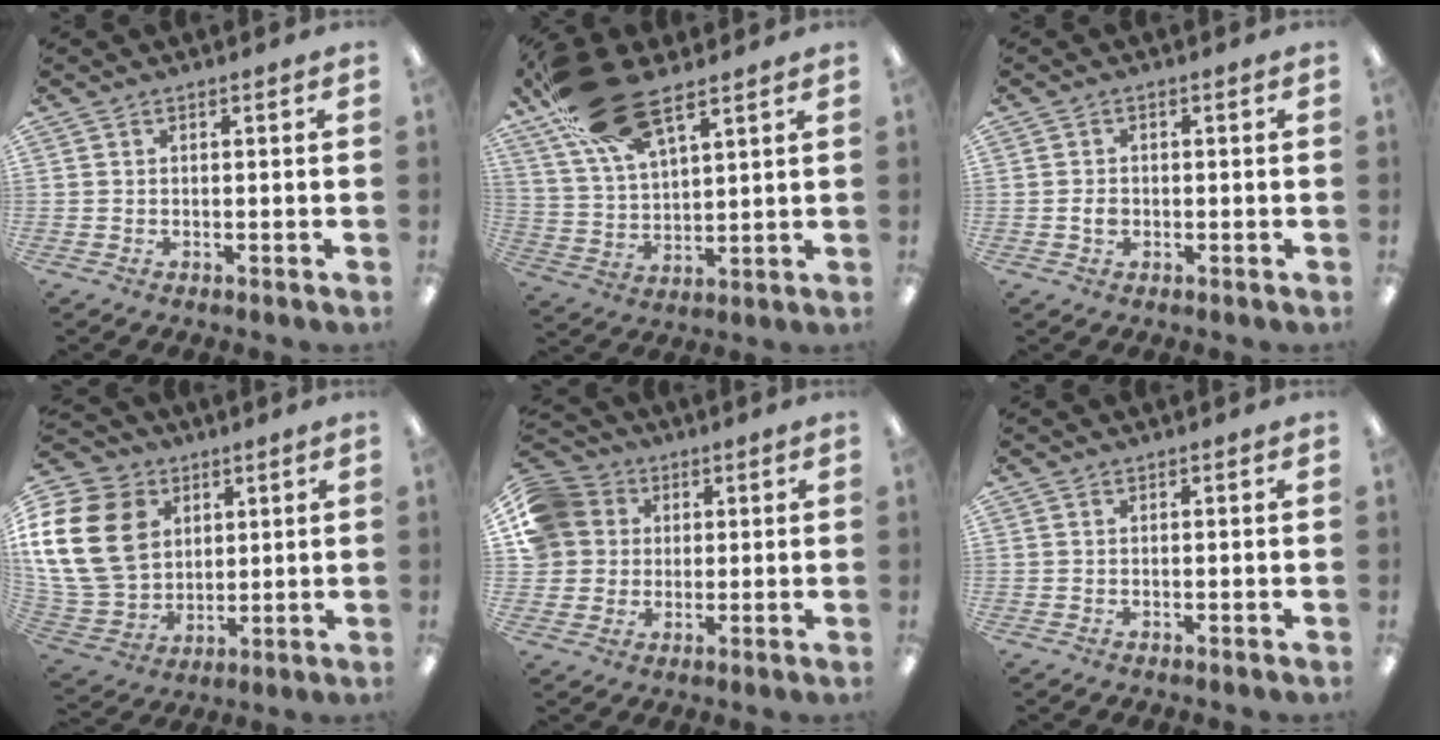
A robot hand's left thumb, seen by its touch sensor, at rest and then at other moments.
{"total": 20.8, "force": [13.1, 8.4, 13.9], "torque": [-0.273, -0.039, 0.232]}
{"total": 2.3, "force": [-0.4, 1.6, 1.5], "torque": [-0.028, 0.003, -0.007]}
{"total": 20.8, "force": [5.6, 16.4, 11.5], "torque": [-0.257, -0.012, 0.106]}
{"total": 9.8, "force": [2.5, 9.0, 2.8], "torque": [-0.060, 0.004, 0.054]}
{"total": 0.0}